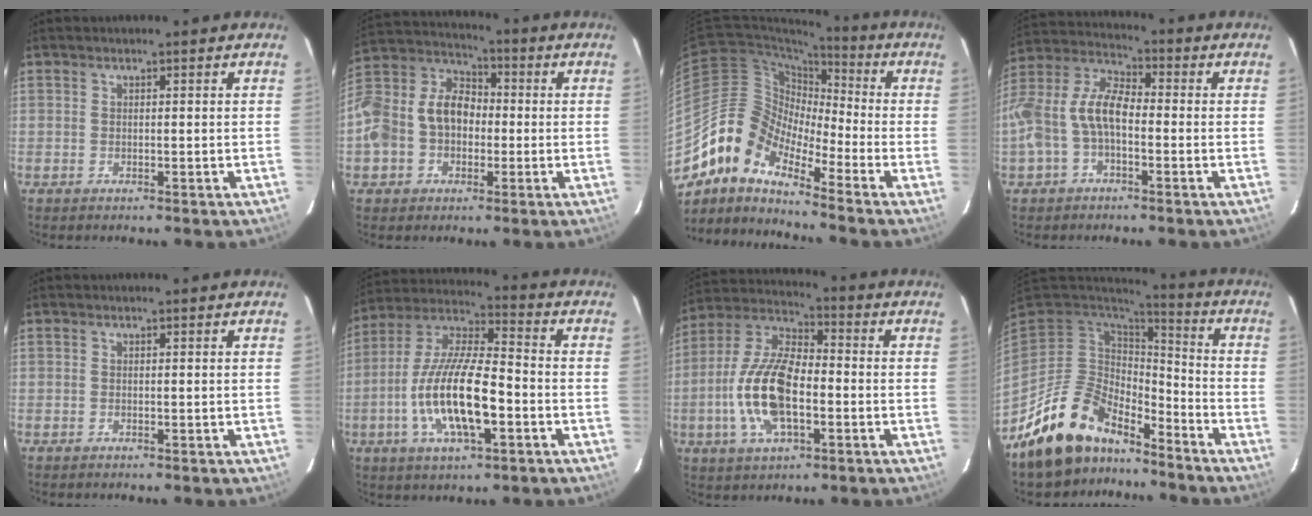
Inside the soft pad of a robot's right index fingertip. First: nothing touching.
{"total": 17.7, "force": [-2.7, 13.7, 10.9], "torque": [-0.262, 0.038, -0.049]}
{"total": 12.6, "force": [-9.5, 5.3, 6.4], "torque": [-0.103, 0.010, -0.206]}
{"total": 11.7, "force": [-2.8, 6.2, 9.6], "torque": [-0.207, 0.018, -0.057]}
{"total": 0.0}
{"total": 17.0, "force": [-4.9, 5.3, 15.4], "torque": [-0.310, -0.009, -0.093]}
{"total": 16.1, "force": [-3.6, 7.2, 13.9], "torque": [-0.292, 0.002, -0.073]}
{"total": 15.5, "force": [-12.3, 7.1, 6.1], "torque": [-0.142, 0.006, -0.209]}